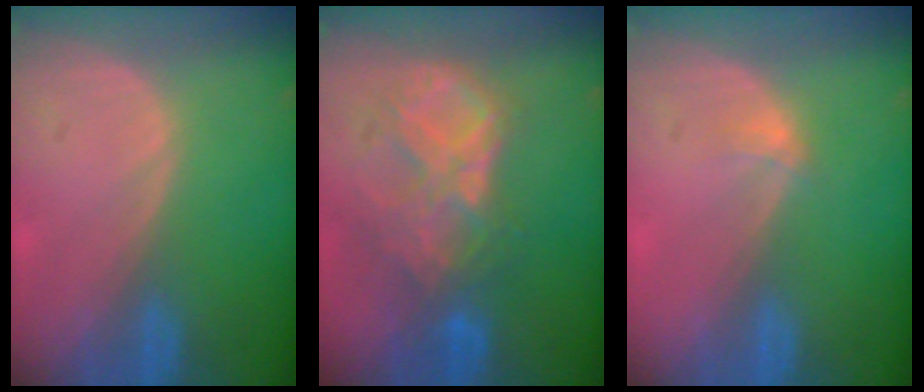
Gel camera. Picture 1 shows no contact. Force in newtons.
{"total": 9.1, "press": 7.7, "slide": 4.8}
{"total": 1.3, "press": 0.9, "slide": 0.9}